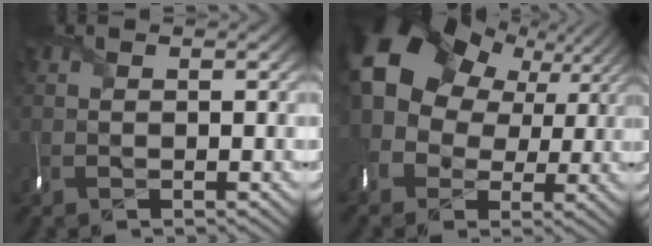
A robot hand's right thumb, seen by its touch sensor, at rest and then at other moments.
{"total": 15.4, "force": [4.1, 12.4, 8.2], "torque": [-0.203, 0.022, 0.061]}